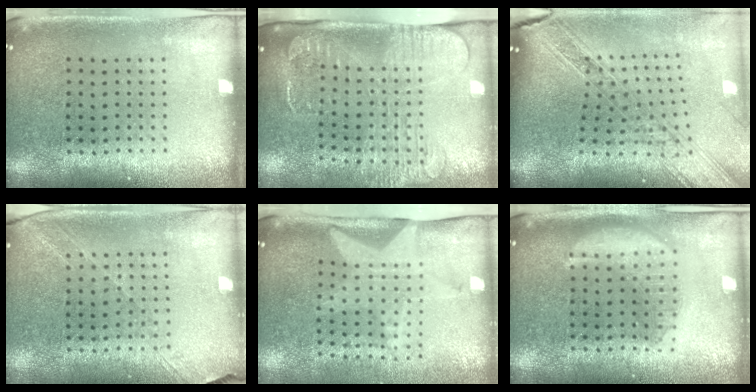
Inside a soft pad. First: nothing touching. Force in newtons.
{"total": 2.7, "press": 2.0, "slide": 1.7}
{"total": 2.4, "press": 2.0, "slide": 1.3}
{"total": 1.5, "press": 1.3, "slide": 0.8}
{"total": 2.1, "press": 1.6, "slide": 1.3}
{"total": 2.8, "press": 2.8, "slide": 0.3}